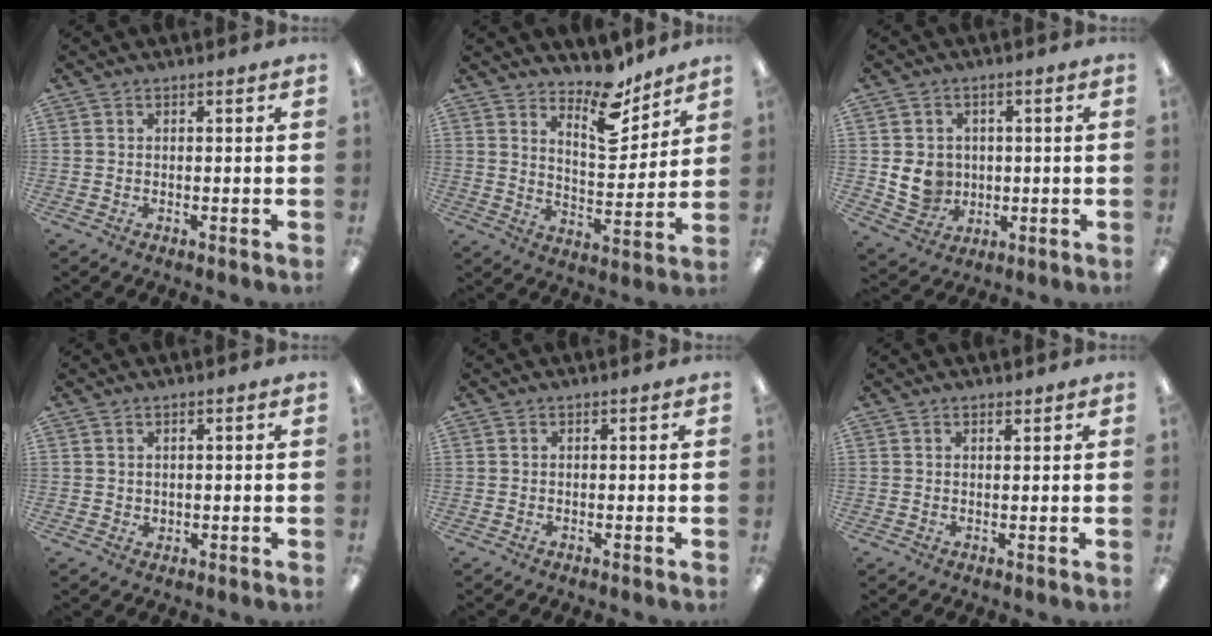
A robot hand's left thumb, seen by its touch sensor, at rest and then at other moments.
{"total": 13.0, "force": [9.9, 5.3, 6.4], "torque": [-0.076, -0.073, 0.172]}
{"total": 8.1, "force": [-0.1, 7.4, 3.3], "torque": [-0.068, 0.008, 0.002]}
{"total": 1.2, "force": [0.7, 1.0, 0.1], "torque": [-0.003, 0.004, 0.012]}
{"total": 0.0}
{"total": 1.0, "force": [0.9, 0.3, 0.3], "torque": [0.001, -0.003, 0.015]}